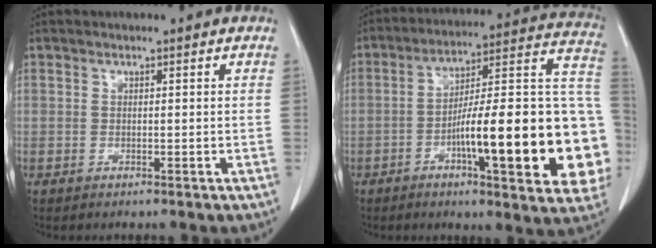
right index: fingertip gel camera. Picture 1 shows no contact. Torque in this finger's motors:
{"motor_torque": [2.14, 0.00, 1.05, 0.21]}